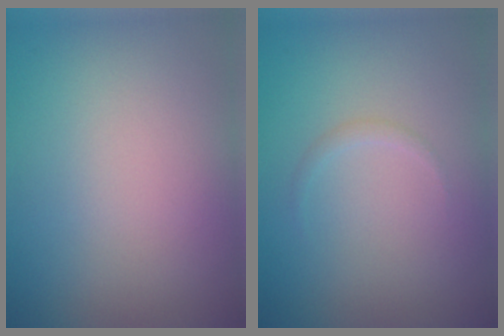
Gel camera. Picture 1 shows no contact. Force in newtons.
{"total": 0.6, "press": 0.6, "slide": 0.1}